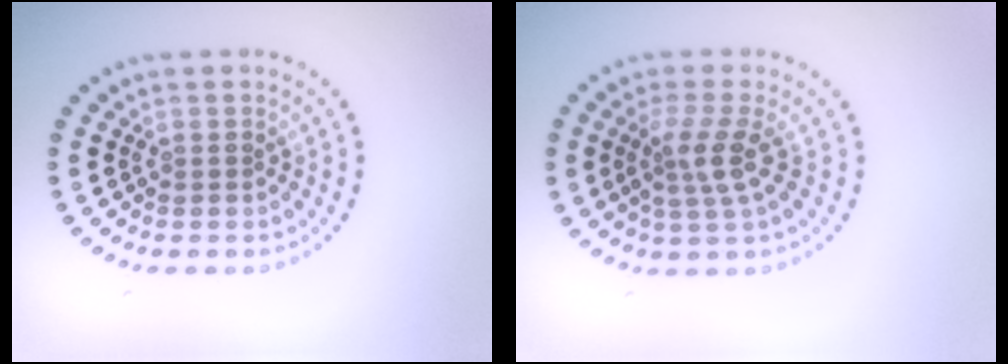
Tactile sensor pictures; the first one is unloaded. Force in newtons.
{"total": 2.8, "press": 2.1, "slide": 1.8}